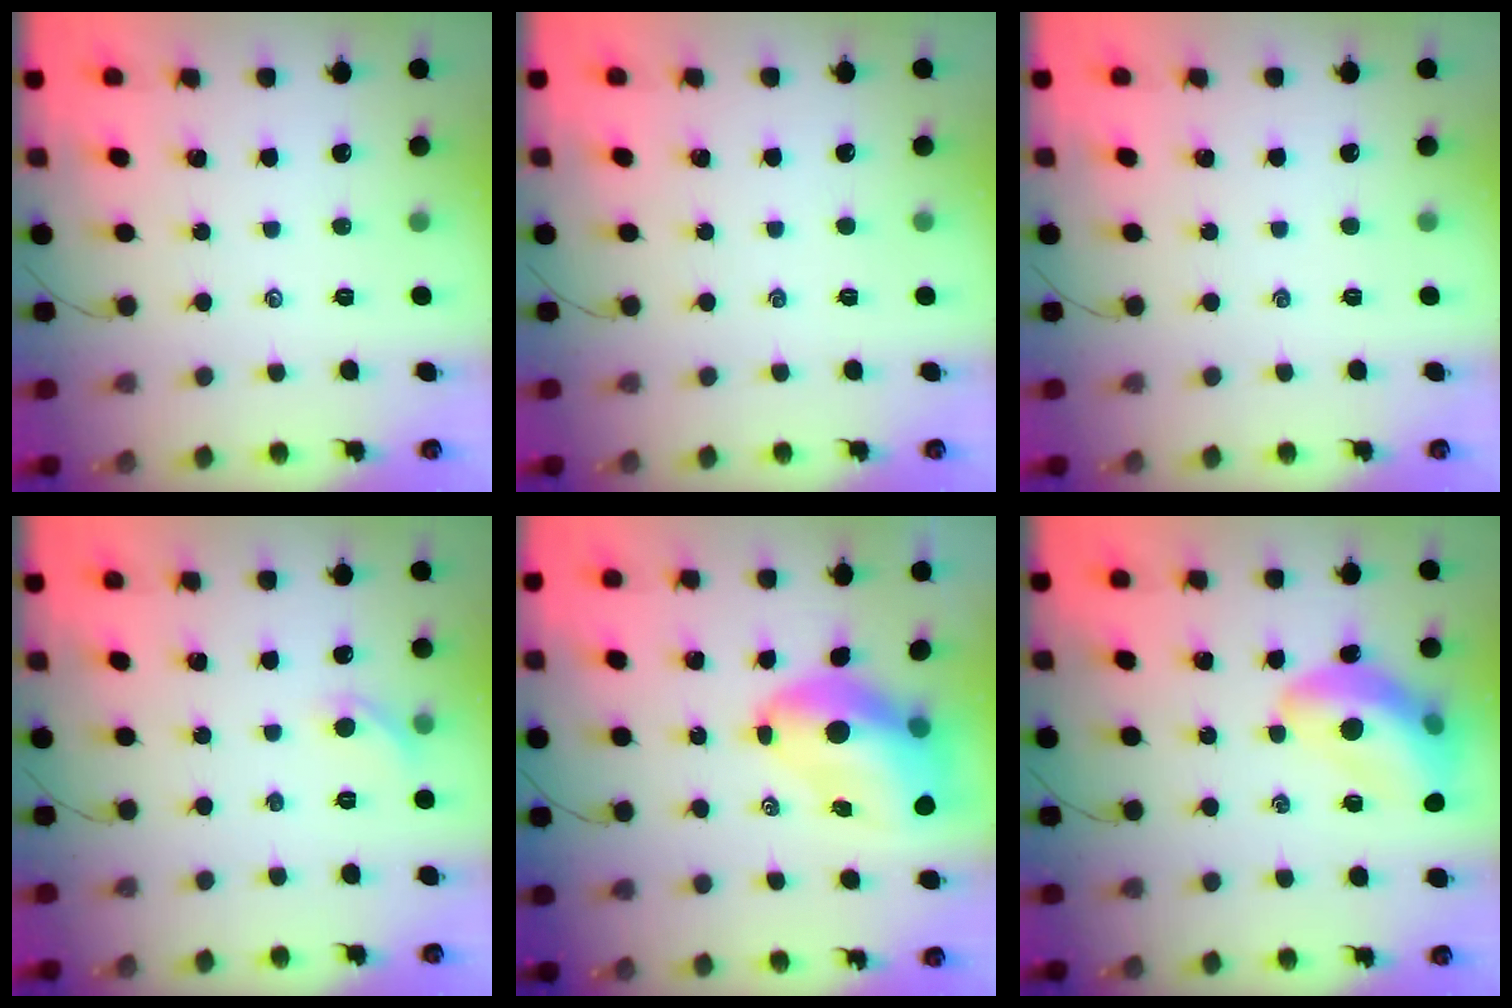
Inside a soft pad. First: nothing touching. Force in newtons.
{"total": 0.0}
{"total": 0.0}
{"total": 5.9, "press": 5.6, "slide": 1.6}
{"total": 11.7, "press": 11.3, "slide": 3.3}
{"total": 15.1, "press": 14.8, "slide": 2.9}